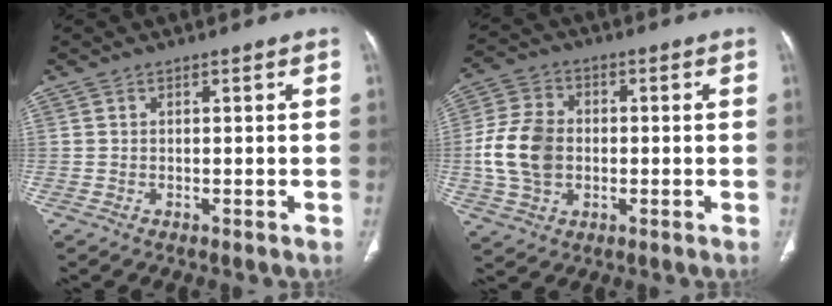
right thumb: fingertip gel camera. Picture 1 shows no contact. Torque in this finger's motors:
{"motor_torque": [0.91, 0.88, 0.77, 0.13, 0.09]}